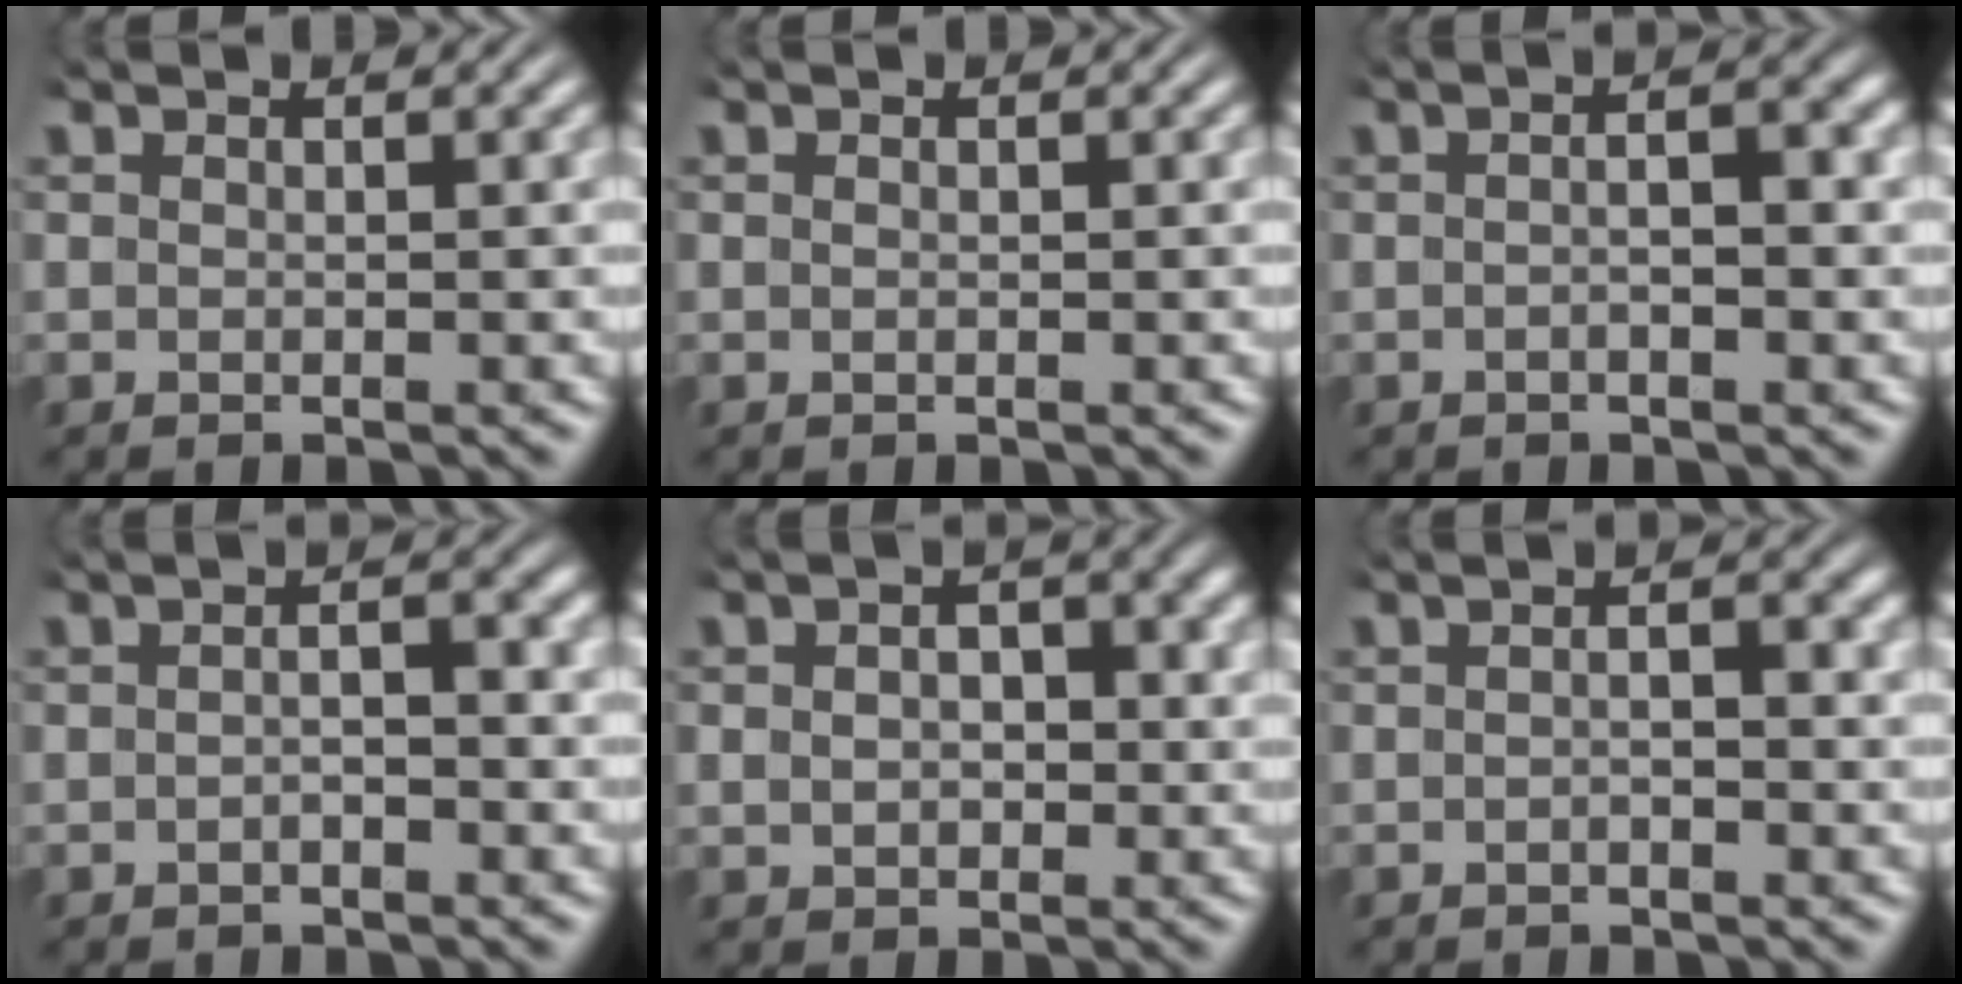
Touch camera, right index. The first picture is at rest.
{"total": 0.0}
{"total": 2.3, "force": [-0.3, 0.7, 2.2], "torque": [-0.026, 0.009, -0.013]}
{"total": 2.2, "force": [-0.6, 0.7, 2.0], "torque": [-0.022, 0.005, -0.015]}
{"total": 2.7, "force": [0.0, 1.9, 1.9], "torque": [-0.027, -0.003, 0.003]}
{"total": 1.8, "force": [-0.3, 0.6, 1.6], "torque": [-0.018, 0.007, -0.013]}